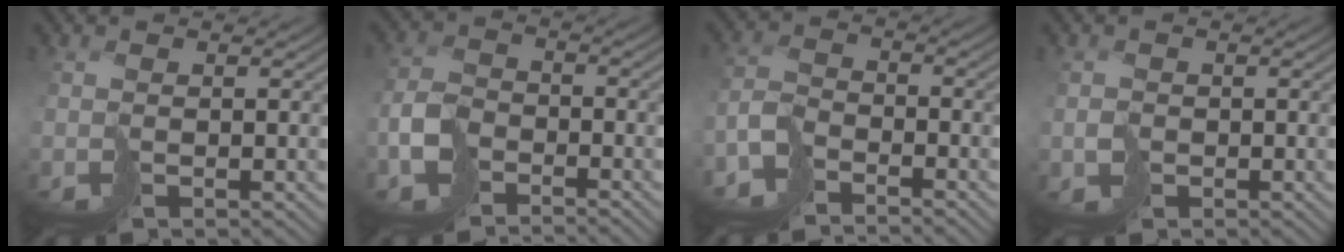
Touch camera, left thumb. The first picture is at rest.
{"total": 4.7, "force": [-3.3, 2.9, 1.7], "torque": [-0.035, -0.002, -0.075]}
{"total": 4.9, "force": [-4.5, 1.7, 1.0], "torque": [-0.015, -0.002, -0.105]}
{"total": 1.8, "force": [-0.7, 1.6, 0.1], "torque": [-0.001, -0.004, -0.016]}